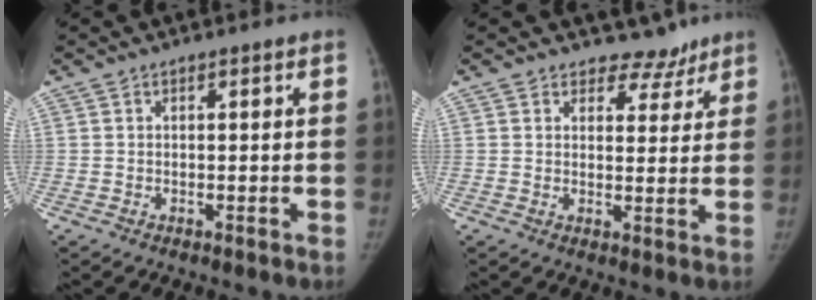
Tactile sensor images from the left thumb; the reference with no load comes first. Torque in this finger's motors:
{"motor_torque": [-0.15, 0.01, -0.30, 0.28, -0.08]}